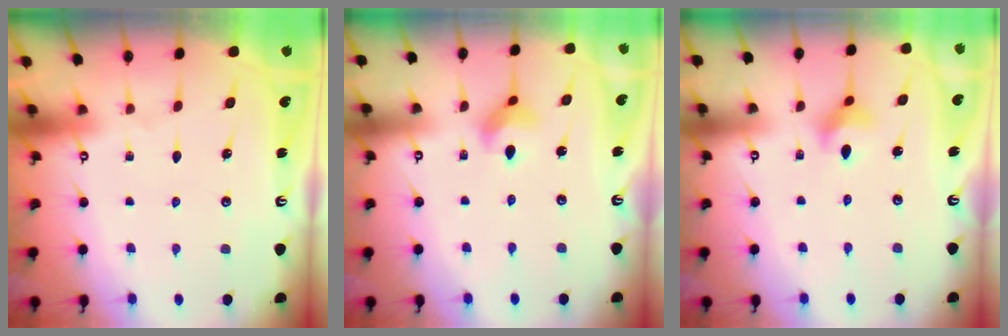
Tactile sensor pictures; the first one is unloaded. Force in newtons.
{"total": 5.7, "press": 5.7, "slide": 0.5}
{"total": 5.6, "press": 5.4, "slide": 1.3}